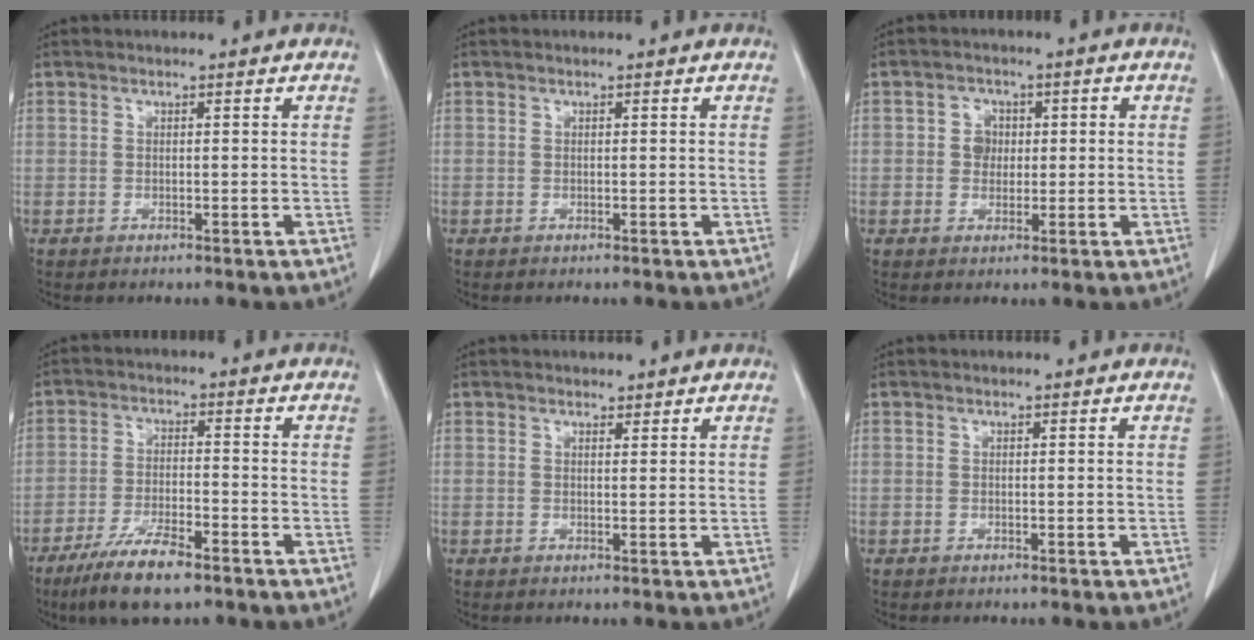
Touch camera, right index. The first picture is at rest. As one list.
[{"total": 0.0}, {"total": 3.2, "force": [0.2, 2.9, 1.4], "torque": [-0.015, 0.009, 0.001]}, {"total": 8.5, "force": [-5.8, 1.8, 5.9], "torque": [-0.116, -0.015, -0.103]}, {"total": 1.2, "force": [1.1, 0.4, 0.3], "torque": [-0.008, 0.001, 0.017]}, {"total": 0.0}]